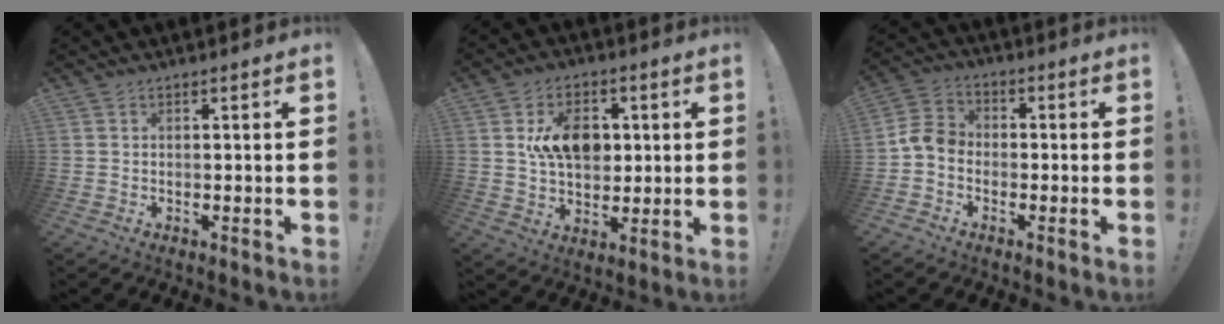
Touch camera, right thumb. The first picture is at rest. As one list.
[{"total": 12.8, "force": [2.8, 9.4, 8.2], "torque": [-0.124, 0.005, 0.054]}, {"total": 7.1, "force": [-2.7, 5.3, 3.9], "torque": [-0.085, 0.021, -0.046]}]